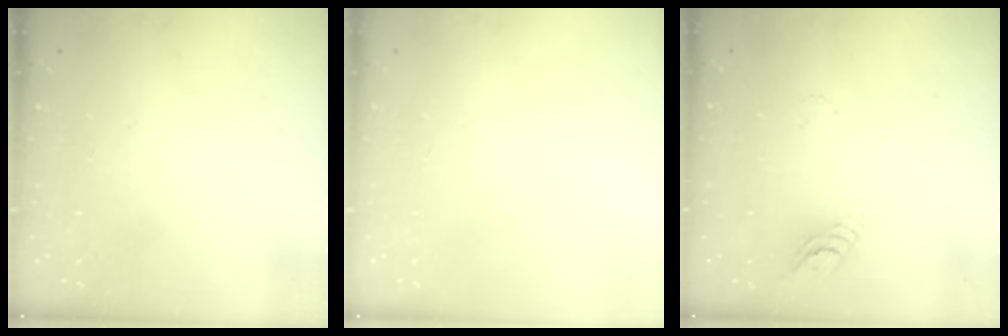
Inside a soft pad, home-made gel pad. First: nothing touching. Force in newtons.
{"total": 0.0}
{"total": 3.2, "press": 3.2, "slide": 0.4}